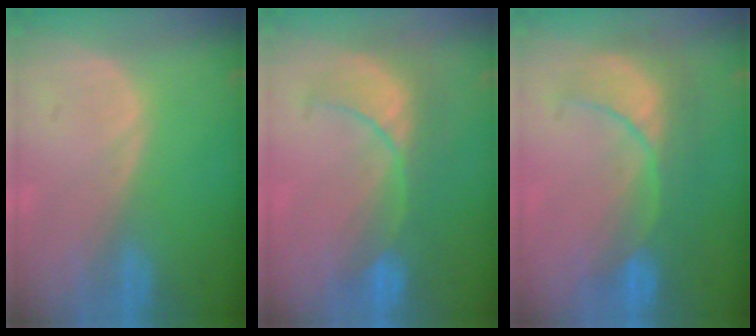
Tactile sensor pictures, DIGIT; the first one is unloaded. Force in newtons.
{"total": 7.9, "press": 7.8, "slide": 1.3}
{"total": 8.1, "press": 8.1, "slide": 0.8}